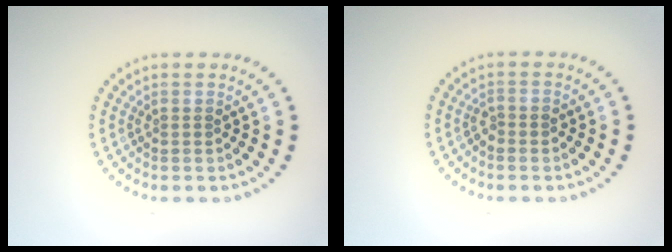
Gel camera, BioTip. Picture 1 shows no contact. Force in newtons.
{"total": 0.9, "press": 0.8, "slide": 0.3}